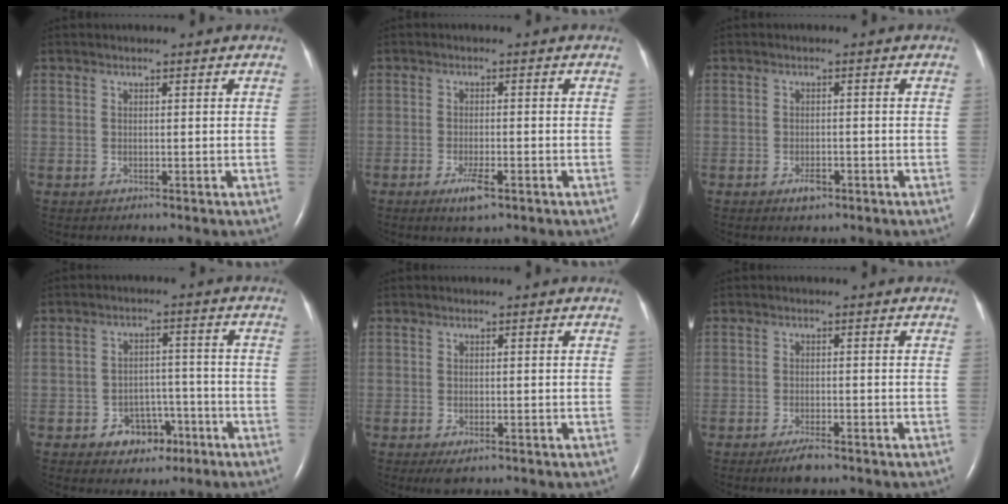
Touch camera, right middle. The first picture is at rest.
{"total": 3.4, "force": [-1.9, 0.7, 2.7], "torque": [-0.053, -0.004, -0.032]}
{"total": 2.1, "force": [-1.3, 1.0, 1.3], "torque": [-0.026, 0.001, -0.018]}
{"total": 5.7, "force": [-3.1, 4.0, 2.6], "torque": [-0.035, 0.017, -0.038]}
{"total": 1.7, "force": [-0.8, 0.7, 1.3], "torque": [-0.023, -0.004, -0.008]}
{"total": 2.7, "force": [-2.0, 0.5, 1.7], "torque": [-0.040, -0.005, -0.033]}